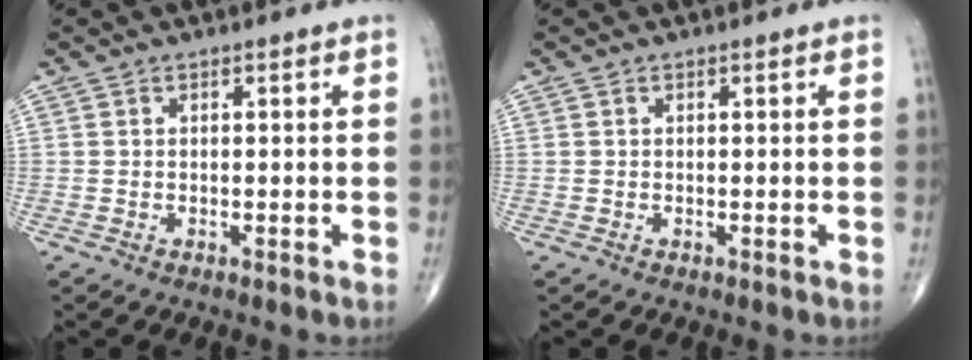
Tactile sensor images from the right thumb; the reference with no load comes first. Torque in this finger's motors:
{"motor_torque": [-0.04, 0.18, 0.03, 0.16, -0.01]}